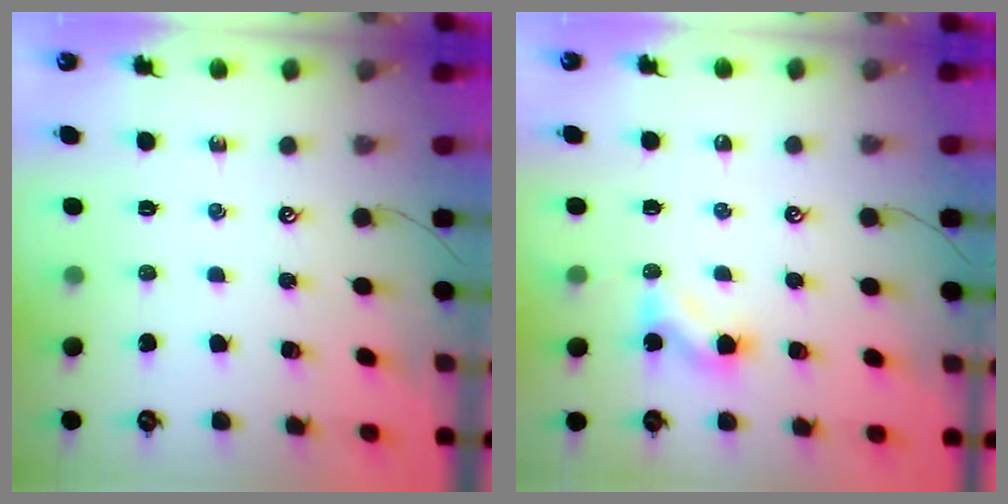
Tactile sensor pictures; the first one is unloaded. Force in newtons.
{"total": 3.0, "press": 2.9, "slide": 0.4}